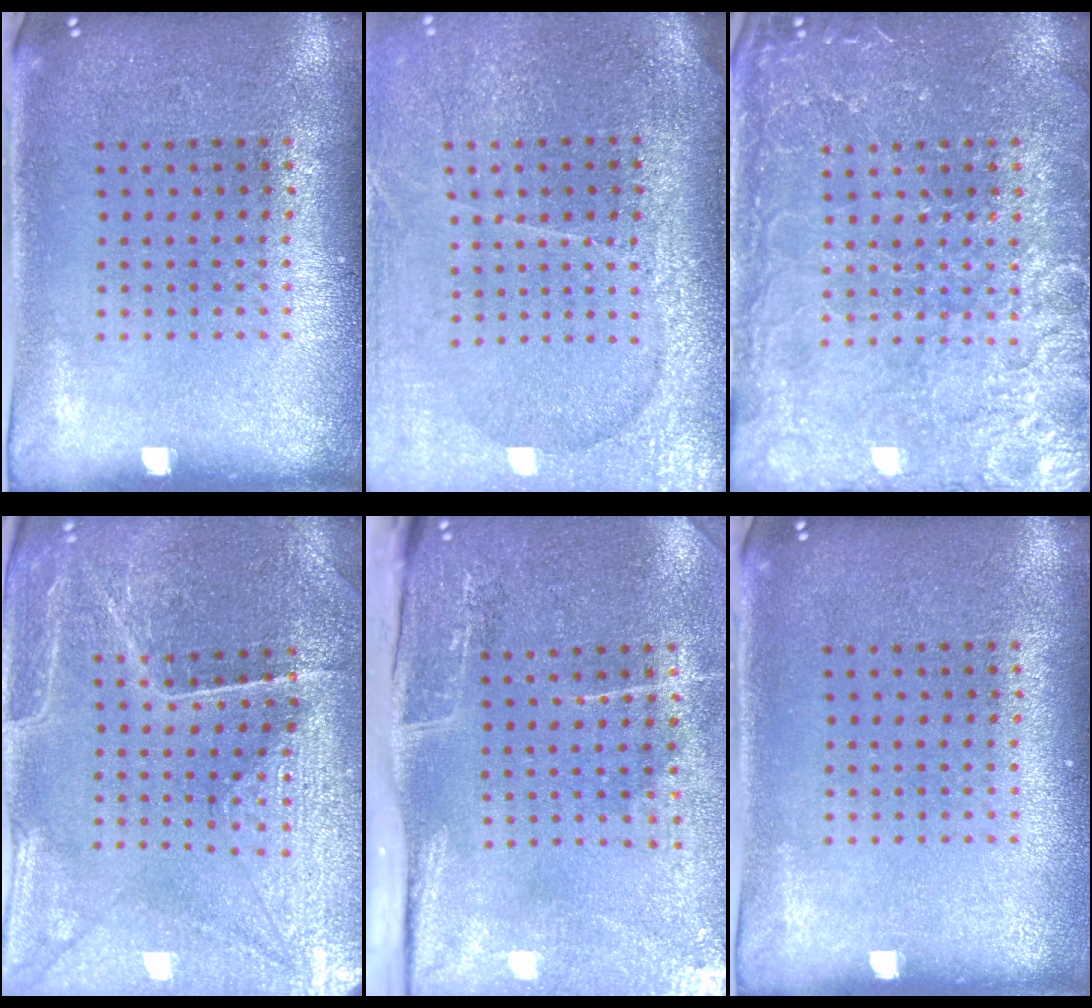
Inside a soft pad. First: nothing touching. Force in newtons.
{"total": 4.1, "press": 3.6, "slide": 2.0}
{"total": 4.0, "press": 4.0, "slide": 0.5}
{"total": 3.4, "press": 3.4, "slide": 0.3}
{"total": 5.0, "press": 3.9, "slide": 3.1}
{"total": 0.0}